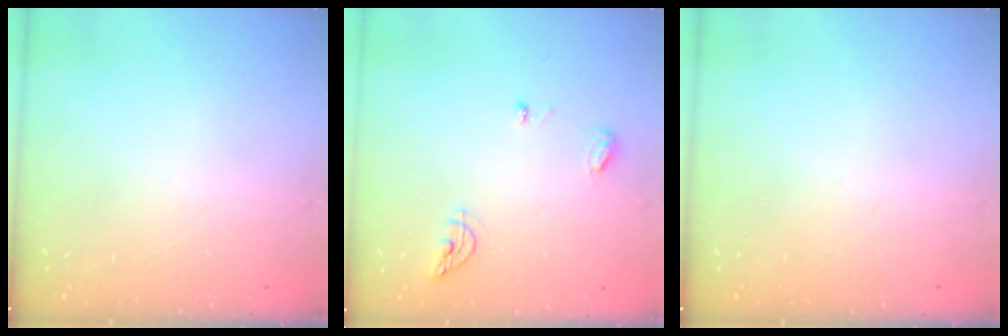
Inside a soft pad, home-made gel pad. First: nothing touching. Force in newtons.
{"total": 6.7, "press": 6.7, "slide": 0.3}
{"total": 0.0}